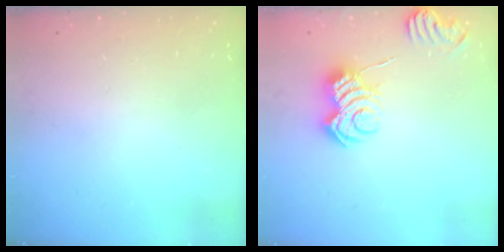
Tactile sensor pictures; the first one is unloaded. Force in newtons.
{"total": 6.5, "press": 6.5, "slide": 0.4}